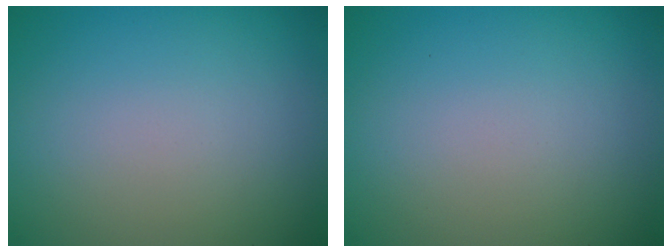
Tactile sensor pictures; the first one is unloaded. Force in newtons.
{"total": 0.0}